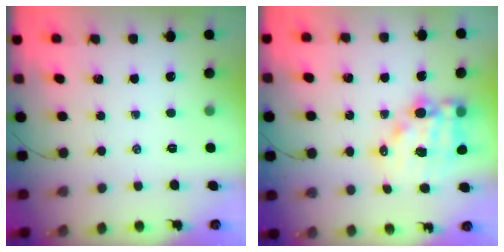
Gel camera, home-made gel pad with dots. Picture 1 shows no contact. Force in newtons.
{"total": 13.9, "press": 13.5, "slide": 3.5}